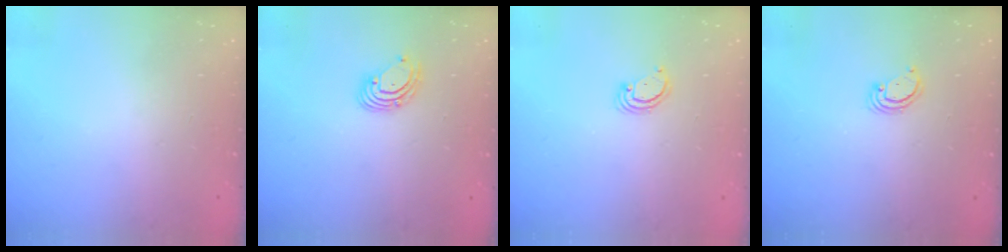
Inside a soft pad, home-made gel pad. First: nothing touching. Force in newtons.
{"total": 3.7, "press": 3.7, "slide": 0.4}
{"total": 2.5, "press": 2.5, "slide": 0.2}
{"total": 2.5, "press": 2.5, "slide": 0.2}